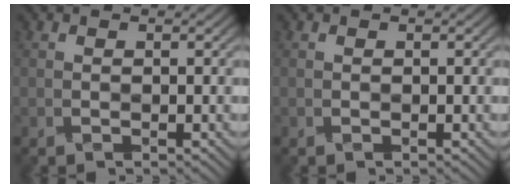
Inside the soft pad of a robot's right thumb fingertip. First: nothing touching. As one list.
[{"total": 0.0}]